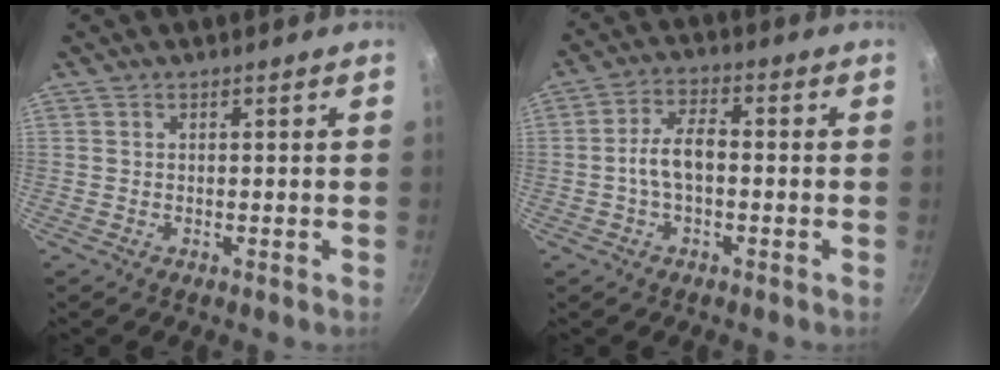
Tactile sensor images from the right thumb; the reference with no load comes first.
{"total": 6.5, "force": [-0.9, 3.4, 5.5], "torque": [-0.098, 0.028, -0.022]}